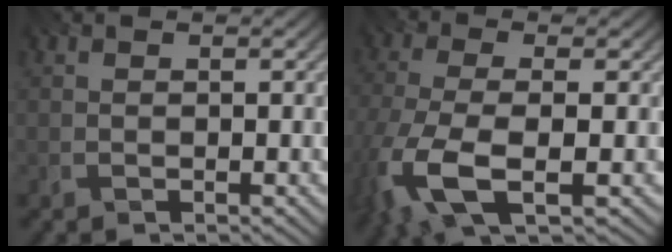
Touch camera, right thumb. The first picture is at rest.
{"total": 9.5, "force": [-4.4, 3.3, 7.7], "torque": [-0.192, -0.024, -0.092]}